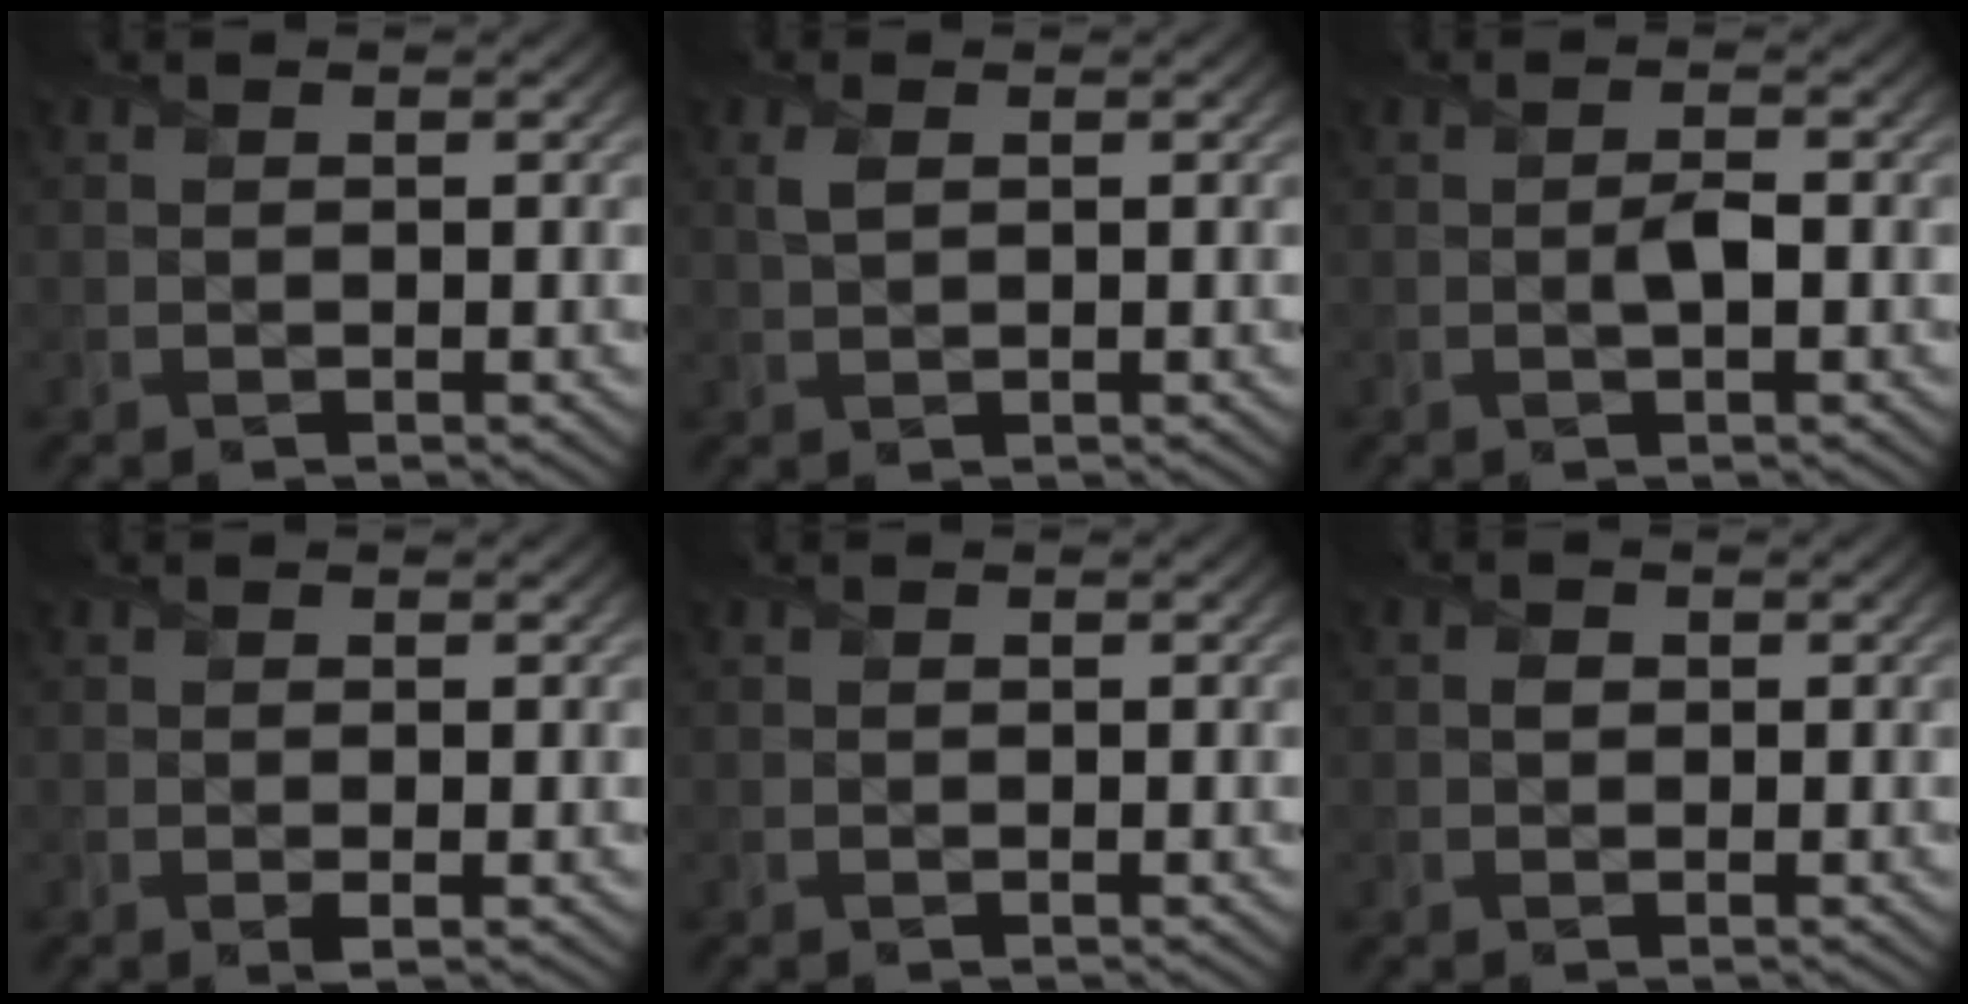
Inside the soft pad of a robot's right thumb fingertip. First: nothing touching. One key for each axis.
{"total": 1.7, "fx": 0.5, "fy": 0.8, "fz": 1.4, "tx": -0.038, "ty": -0.001, "tz": 0.011}
{"total": 1.6, "fx": -0.3, "fy": 0.6, "fz": 1.5, "tx": -0.026, "ty": 0.001, "tz": -0.005}
{"total": 0.6, "fx": -0.1, "fy": 0.2, "fz": 0.6, "tx": -0.009, "ty": -0.005, "tz": -0.003}
{"total": 0.0}
{"total": 0.8, "fx": -0.1, "fy": 0.7, "fz": 0.2, "tx": -0.004, "ty": -0.004, "tz": -0.004}